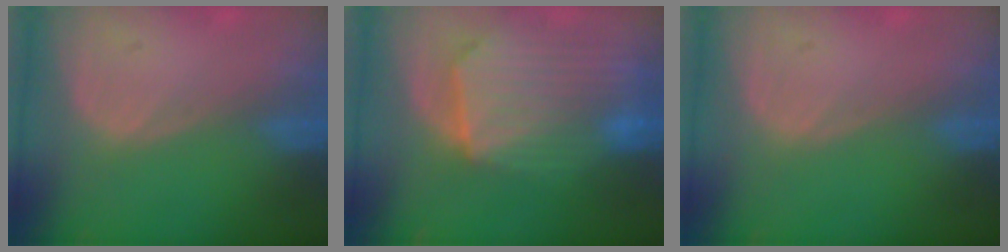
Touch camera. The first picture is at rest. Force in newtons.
{"total": 10.8, "press": 9.5, "slide": 5.2}
{"total": 0.0}